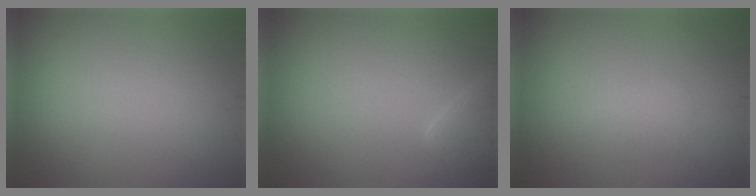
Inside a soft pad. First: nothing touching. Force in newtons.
{"total": 2.2, "press": 2.2, "slide": 0.1}
{"total": 1.4, "press": 1.4, "slide": 0.1}